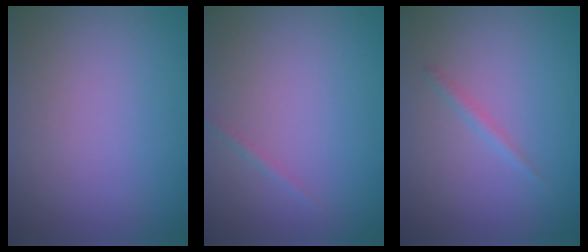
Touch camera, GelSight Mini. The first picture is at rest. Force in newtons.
{"total": 0.6, "press": 0.6, "slide": 0.0}
{"total": 0.9, "press": 0.9, "slide": 0.0}